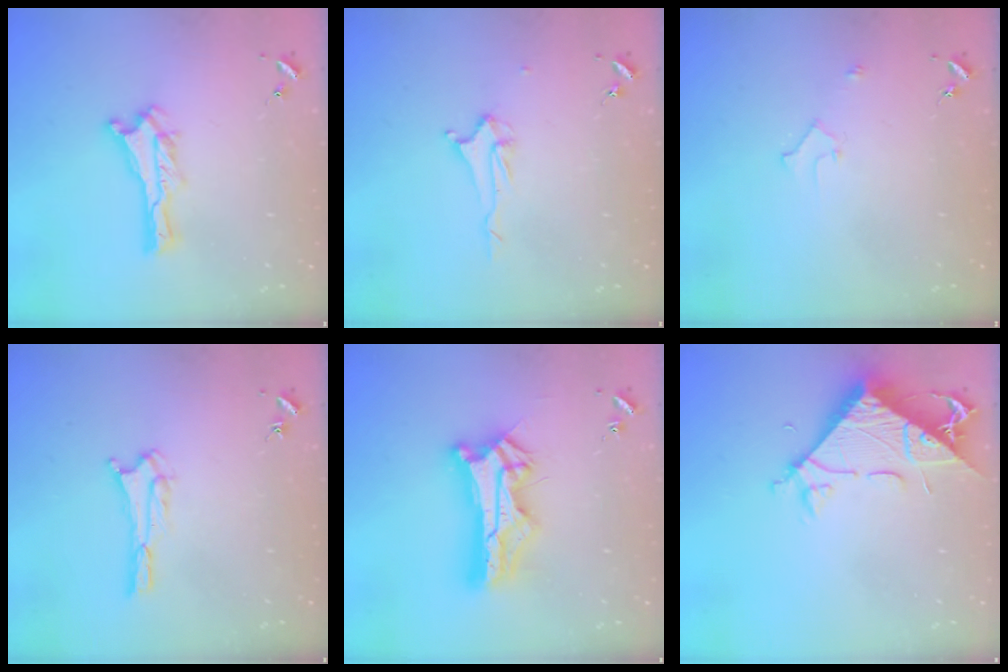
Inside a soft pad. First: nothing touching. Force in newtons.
{"total": 2.2, "press": 2.2, "slide": 0.3}
{"total": 2.2, "press": 2.2, "slide": 0.2}
{"total": 3.3, "press": 3.3, "slide": 0.4}
{"total": 11.6, "press": 11.6, "slide": 1.0}
{"total": 8.2, "press": 8.2, "slide": 0.7}